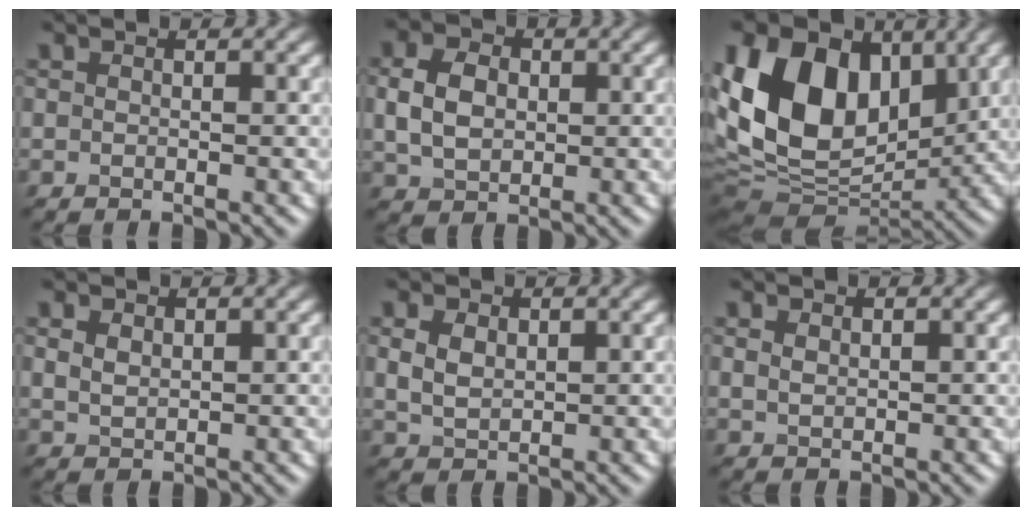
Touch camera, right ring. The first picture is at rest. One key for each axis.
{"total": 4.4, "fx": 0.5, "fy": 3.3, "fz": 2.8, "tx": -0.066, "ty": 0.003, "tz": 0.006}
{"total": 15.0, "fx": 3.2, "fy": 10.2, "fz": 10.5, "tx": -0.219, "ty": 0.016, "tz": 0.048}
{"total": 1.5, "fx": 0.7, "fy": 1.1, "fz": 0.9, "tx": -0.020, "ty": 0.000, "tz": 0.016}
{"total": 2.4, "fx": 0.8, "fy": 1.7, "fz": 1.6, "tx": -0.036, "ty": 0.000, "tz": 0.018}
{"total": 1.1, "fx": 0.5, "fy": 0.8, "fz": 0.6, "tx": -0.015, "ty": -0.001, "tz": 0.012}